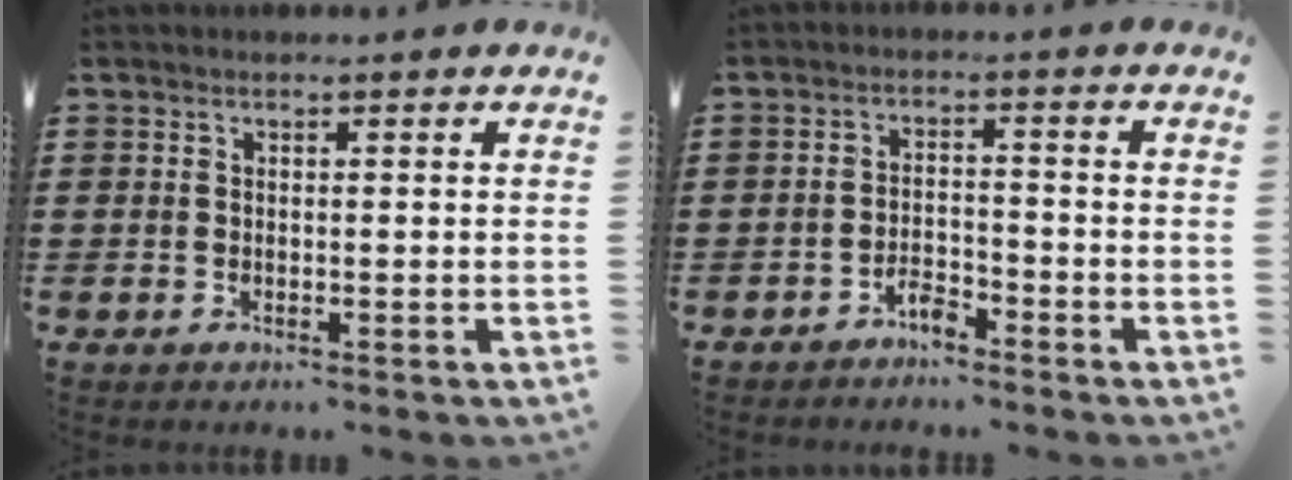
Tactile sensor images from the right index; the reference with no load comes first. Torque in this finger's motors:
{"motor_torque": [-0.10, -0.03, 0.01, 0.03]}